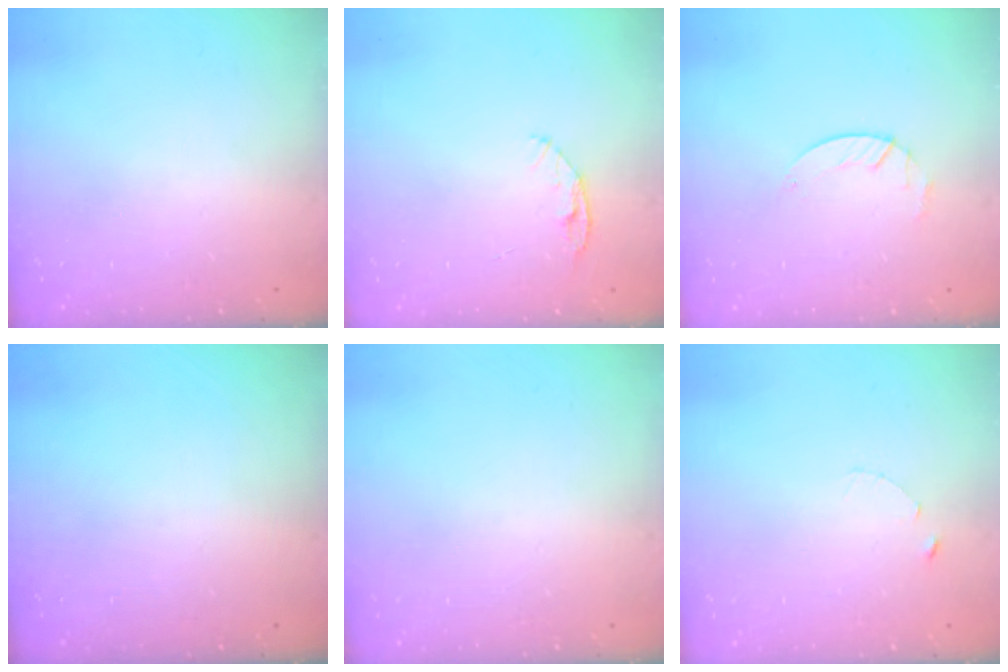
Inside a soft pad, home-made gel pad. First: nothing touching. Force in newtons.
{"total": 4.8, "press": 4.8, "slide": 0.5}
{"total": 1.8, "press": 1.8, "slide": 0.2}
{"total": 0.0}
{"total": 0.0}
{"total": 1.2, "press": 1.1, "slide": 0.2}